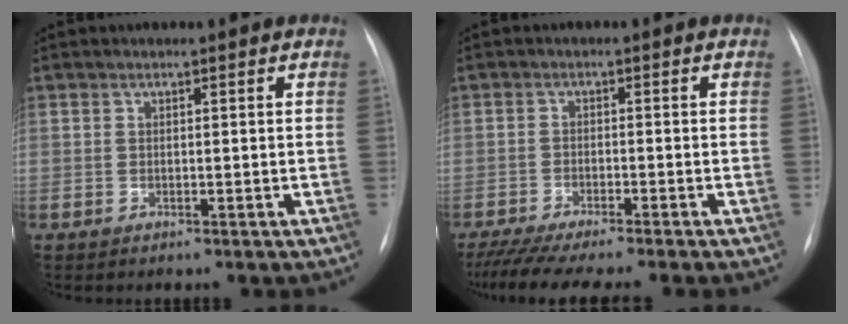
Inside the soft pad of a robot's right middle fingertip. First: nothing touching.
{"total": 9.7, "force": [-8.2, -0.9, 5.0], "torque": [-0.063, -0.027, -0.130]}